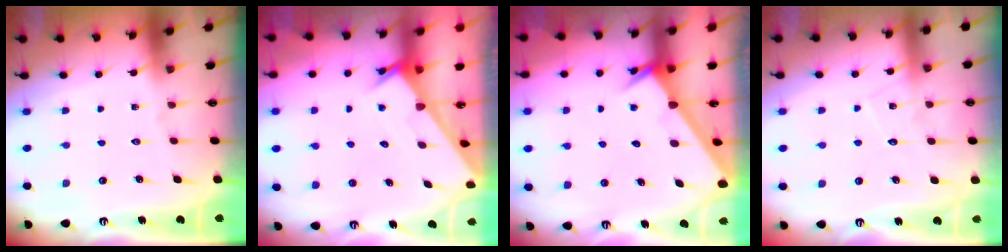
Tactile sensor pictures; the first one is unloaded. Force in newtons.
{"total": 2.1, "press": 2.1, "slide": 0.1}
{"total": 2.5, "press": 2.5, "slide": 0.1}
{"total": 5.4, "press": 5.4, "slide": 0.6}